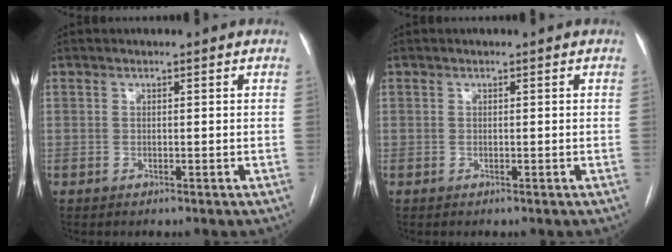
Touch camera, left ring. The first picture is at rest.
{"total": 0.0}